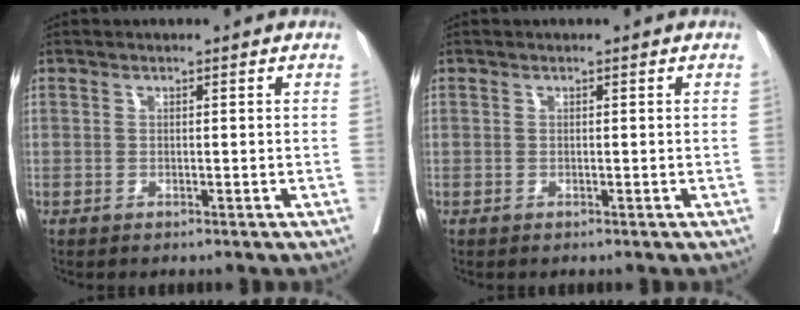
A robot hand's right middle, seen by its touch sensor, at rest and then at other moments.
{"total": 0.0}